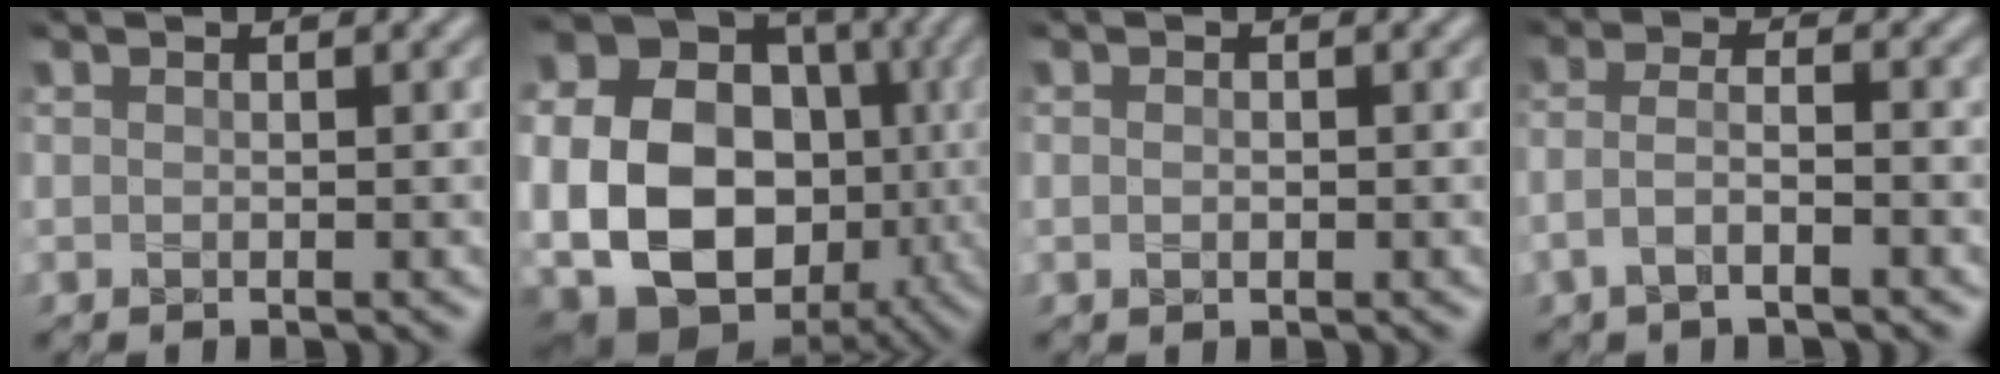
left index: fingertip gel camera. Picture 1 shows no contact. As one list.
[{"total": 20.6, "force": [-2.4, 16.8, 11.7], "torque": [-0.223, -0.021, -0.068]}, {"total": 0.7, "force": [0.0, 0.4, 0.5], "torque": [-0.010, 0.000, 0.001]}, {"total": 2.9, "force": [-1.3, 0.8, 2.4], "torque": [-0.048, 0.004, -0.034]}]